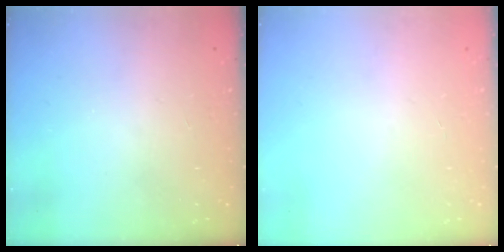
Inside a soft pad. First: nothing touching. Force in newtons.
{"total": 0.0}